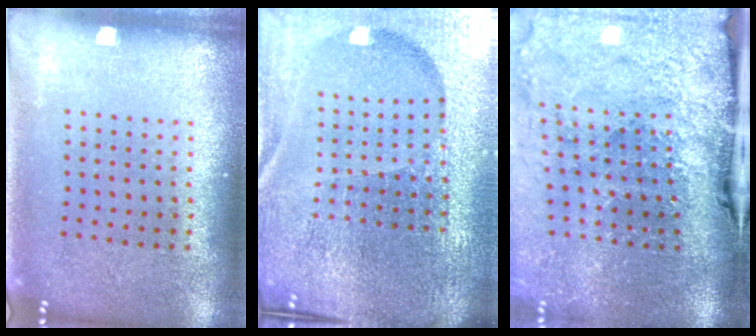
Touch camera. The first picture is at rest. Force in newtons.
{"total": 6.1, "press": 5.4, "slide": 2.8}
{"total": 4.8, "press": 3.7, "slide": 3.0}